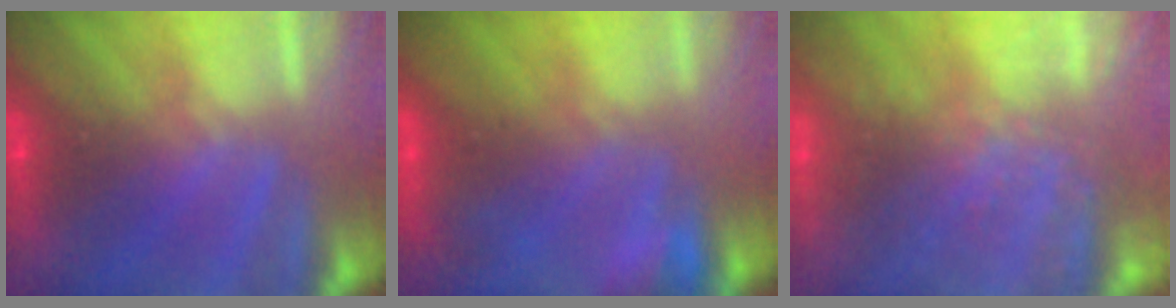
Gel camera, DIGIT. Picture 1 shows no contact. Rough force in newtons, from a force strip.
{"total": 5.1}
{"total": 9.3}